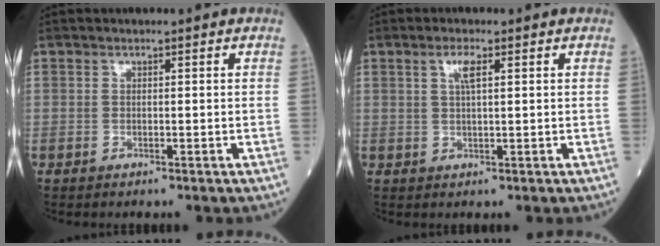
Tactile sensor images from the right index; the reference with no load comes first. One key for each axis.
{"total": 2.5, "fx": 1.1, "fy": 0.4, "fz": 2.2, "tx": -0.046, "ty": 0.003, "tz": 0.020}